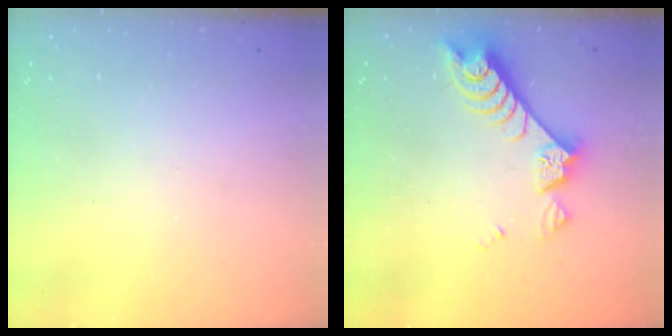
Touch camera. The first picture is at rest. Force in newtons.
{"total": 8.3, "press": 8.2, "slide": 1.3}